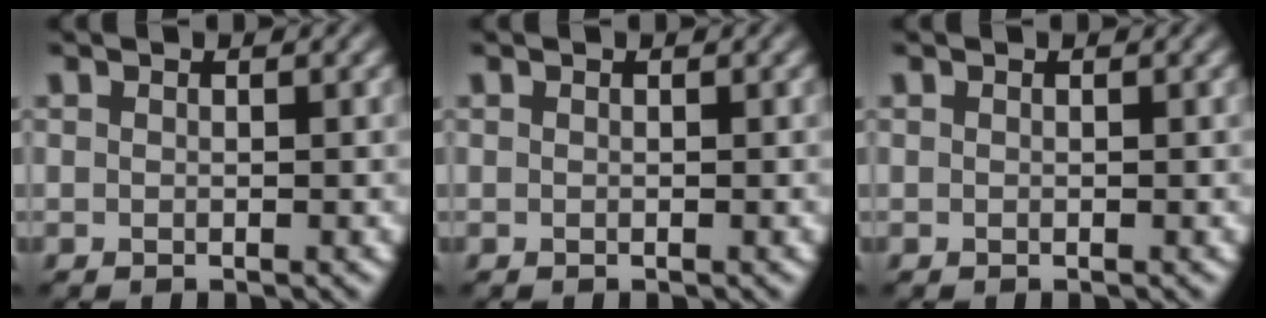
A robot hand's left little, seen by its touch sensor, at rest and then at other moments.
{"total": 0.0}
{"total": 0.0}